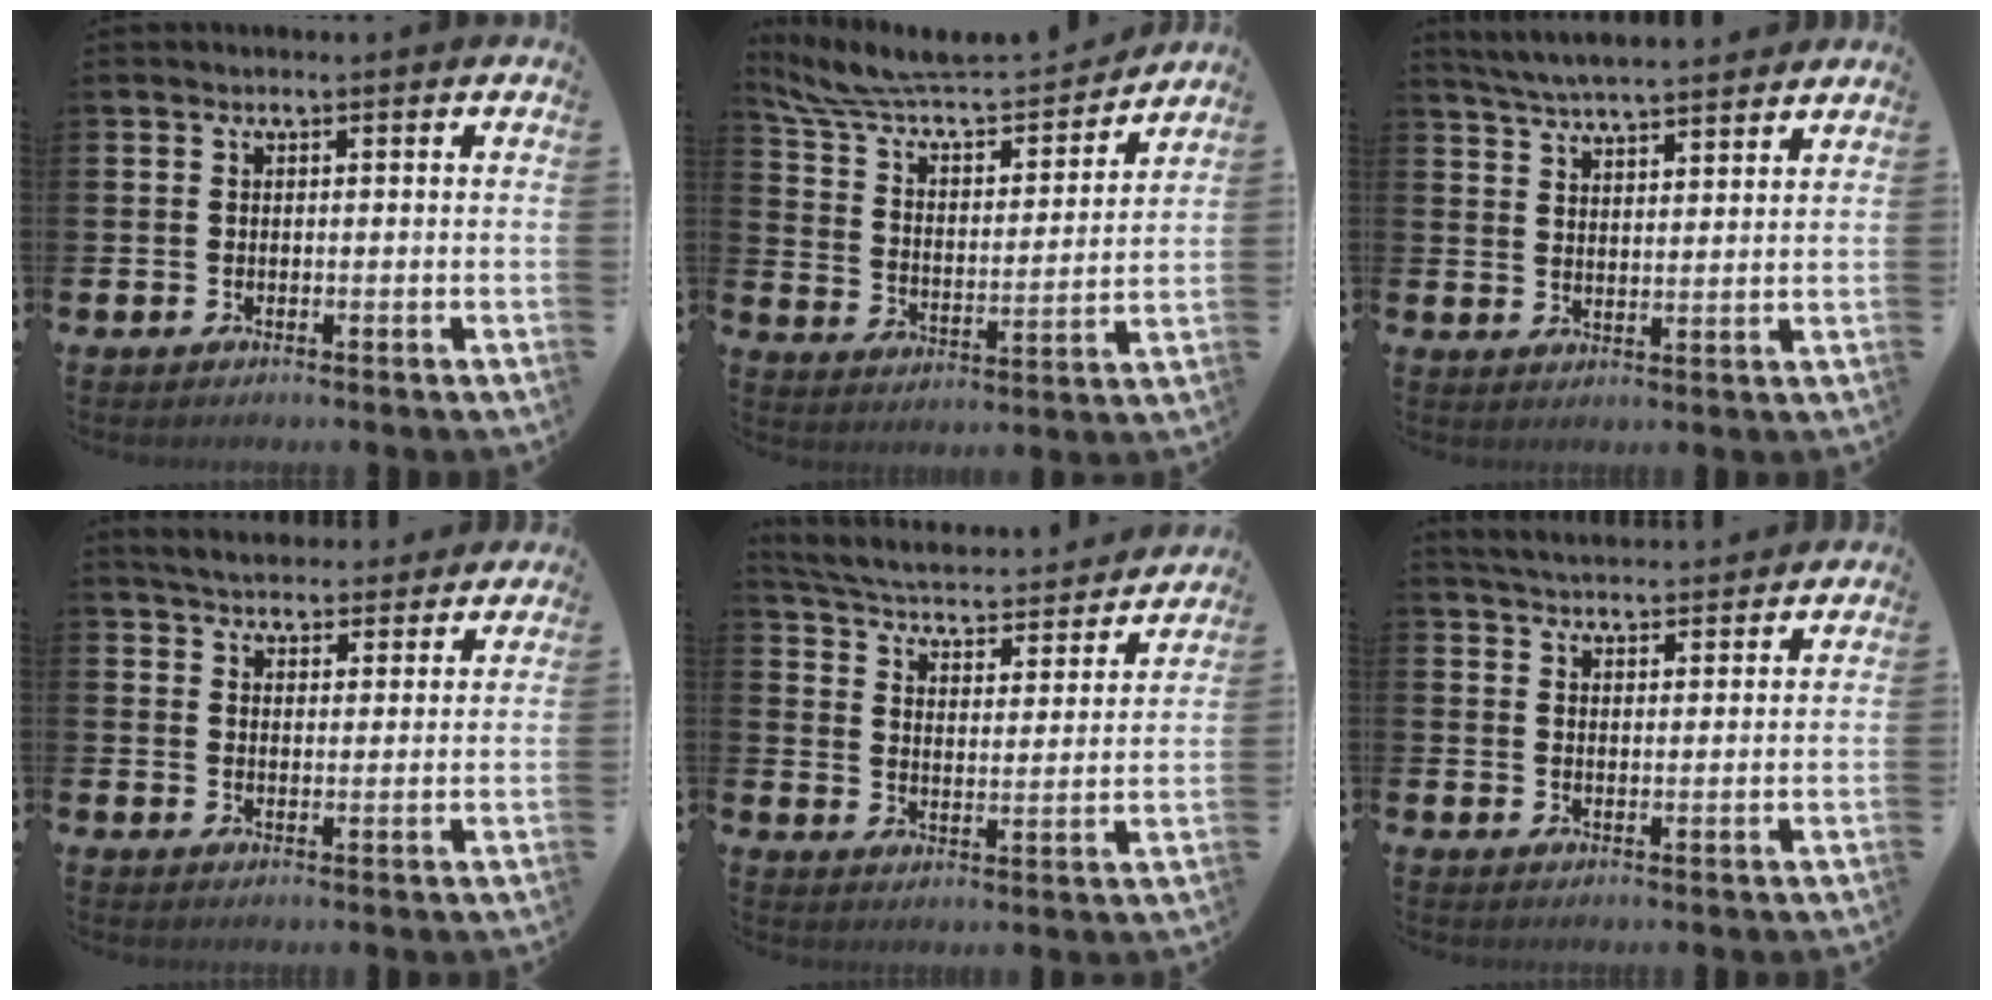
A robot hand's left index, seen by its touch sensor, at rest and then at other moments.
{"total": 9.9, "force": [9.3, 2.2, 2.5], "torque": [-0.096, -0.065, 0.159]}
{"total": 5.5, "force": [5.4, 0.1, 0.9], "torque": [-0.040, -0.027, 0.098]}
{"total": 5.0, "force": [4.9, 0.9, 0.3], "torque": [-0.020, -0.032, 0.085]}
{"total": 4.4, "force": [4.0, 1.1, 1.4], "torque": [-0.053, -0.037, 0.058]}
{"total": 4.6, "force": [4.6, 0.2, 0.1], "torque": [-0.012, -0.030, 0.083]}